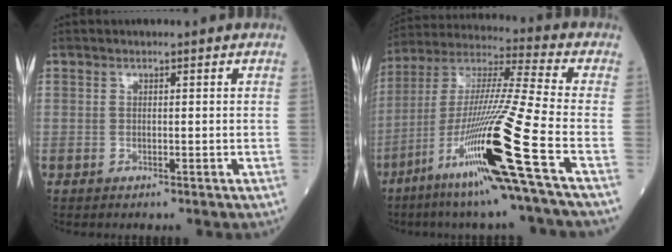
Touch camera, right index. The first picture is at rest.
{"total": 21.5, "force": [-9.4, -1.9, 19.2], "torque": [-0.381, -0.040, -0.184]}